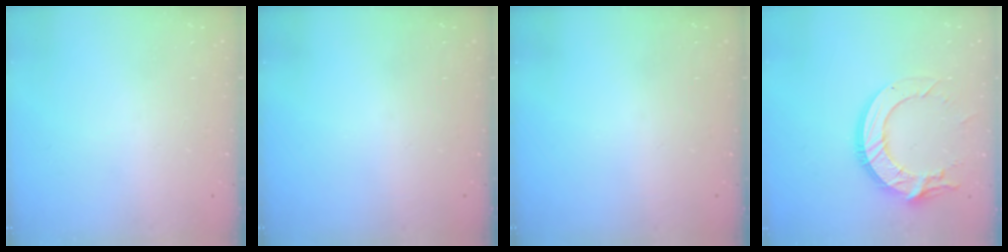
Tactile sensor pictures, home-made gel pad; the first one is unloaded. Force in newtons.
{"total": 0.0}
{"total": 0.0}
{"total": 15.3, "press": 15.2, "slide": 1.5}